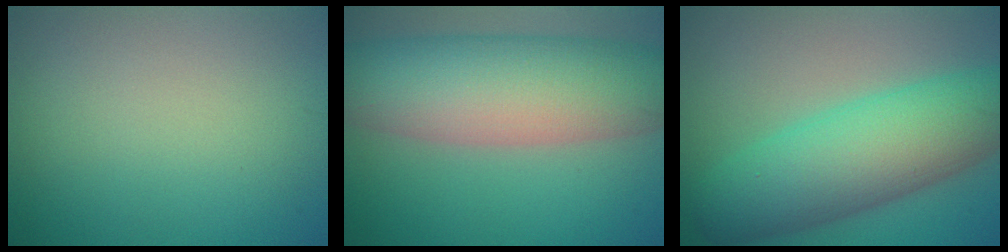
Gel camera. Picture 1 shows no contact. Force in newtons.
{"total": 11.1, "press": 11.1, "slide": 0.6}
{"total": 9.2, "press": 9.2, "slide": 0.1}